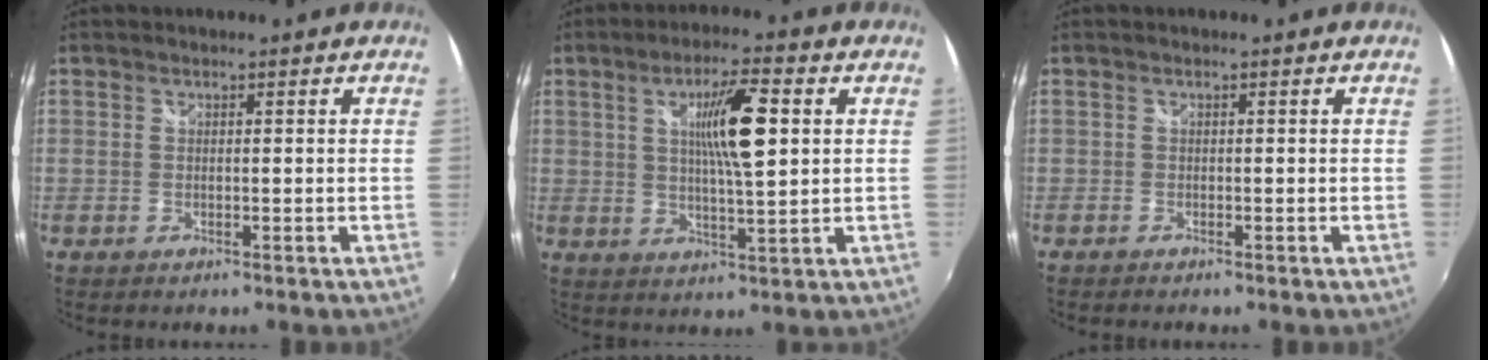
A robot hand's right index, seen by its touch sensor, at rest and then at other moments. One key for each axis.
{"total": 9.2, "fx": 2.9, "fy": 0.0, "fz": 8.7, "tx": -0.139, "ty": -0.003, "tz": 0.052}
{"total": 1.8, "fx": -0.1, "fy": -1.7, "fz": -0.7, "tx": 0.016, "ty": -0.011, "tz": -0.003}